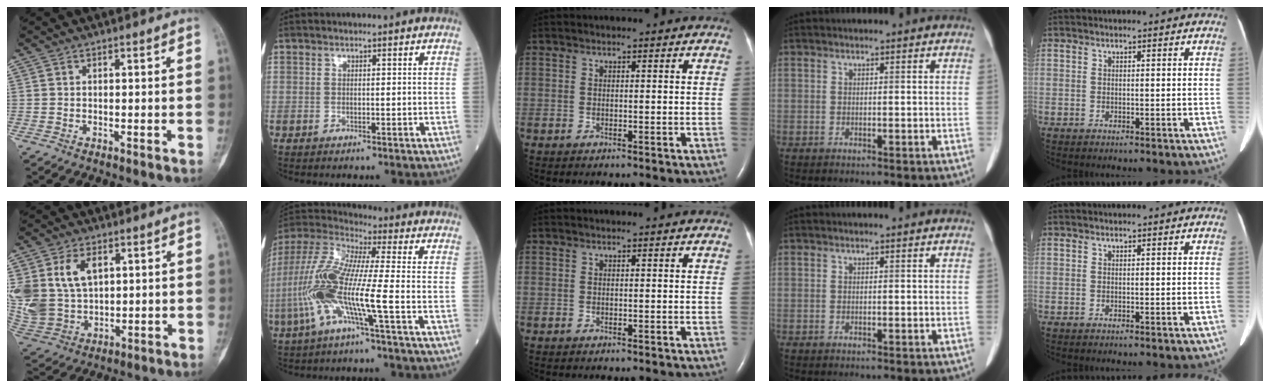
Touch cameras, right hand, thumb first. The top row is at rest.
{"thumb": {"total": 15.7, "force": [4.8, 10.8, 10.3], "torque": [-0.219, -0.012, 0.112]}, "index": {"total": 14.1, "force": [-4.1, 0.3, 13.5], "torque": [-0.297, -0.002, -0.091]}}